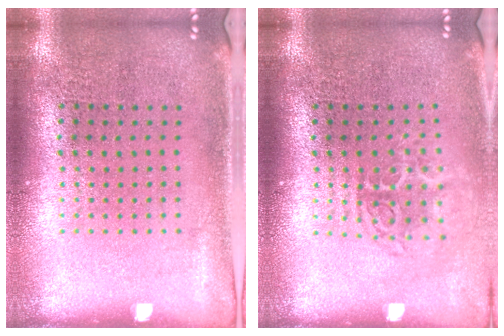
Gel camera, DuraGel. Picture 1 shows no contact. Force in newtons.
{"total": 1.6, "press": 1.2, "slide": 1.2}